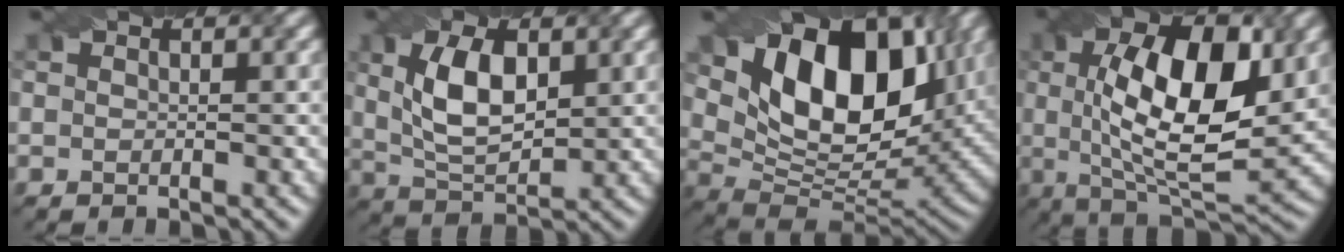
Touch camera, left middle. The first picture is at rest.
{"total": 6.3, "force": [0.9, 3.2, 5.3], "torque": [-0.107, 0.010, 0.024]}
{"total": 14.0, "force": [4.6, 8.0, 10.5], "torque": [-0.177, 0.010, 0.077]}
{"total": 11.7, "force": [1.8, 4.9, 10.5], "torque": [-0.158, 0.009, 0.027]}